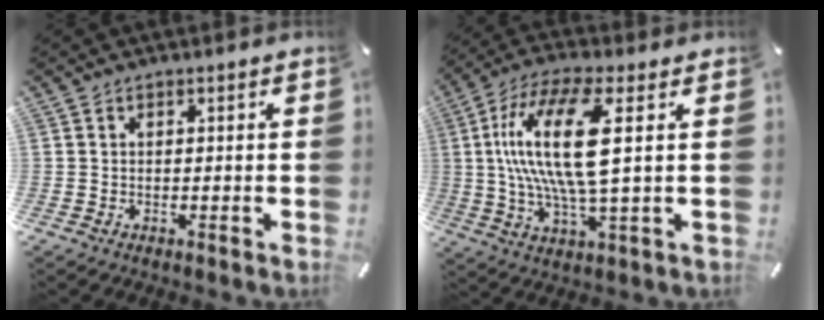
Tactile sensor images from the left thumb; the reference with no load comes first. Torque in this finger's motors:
{"motor_torque": [2.54, 2.47, 2.23, -0.54, 0.32]}